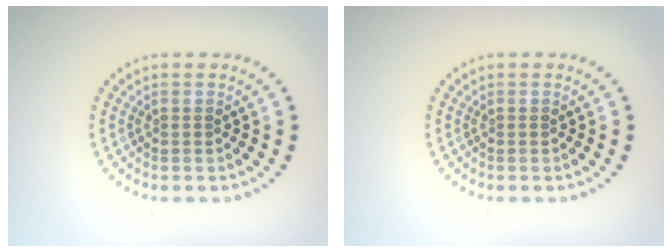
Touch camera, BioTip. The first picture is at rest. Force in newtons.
{"total": 0.0}